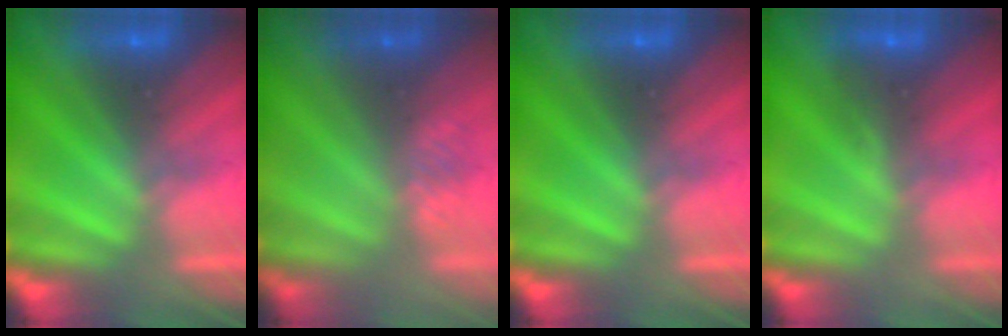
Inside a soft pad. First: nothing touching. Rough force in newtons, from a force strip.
{"total": 2.9}
{"total": 0.0}
{"total": 3.1}